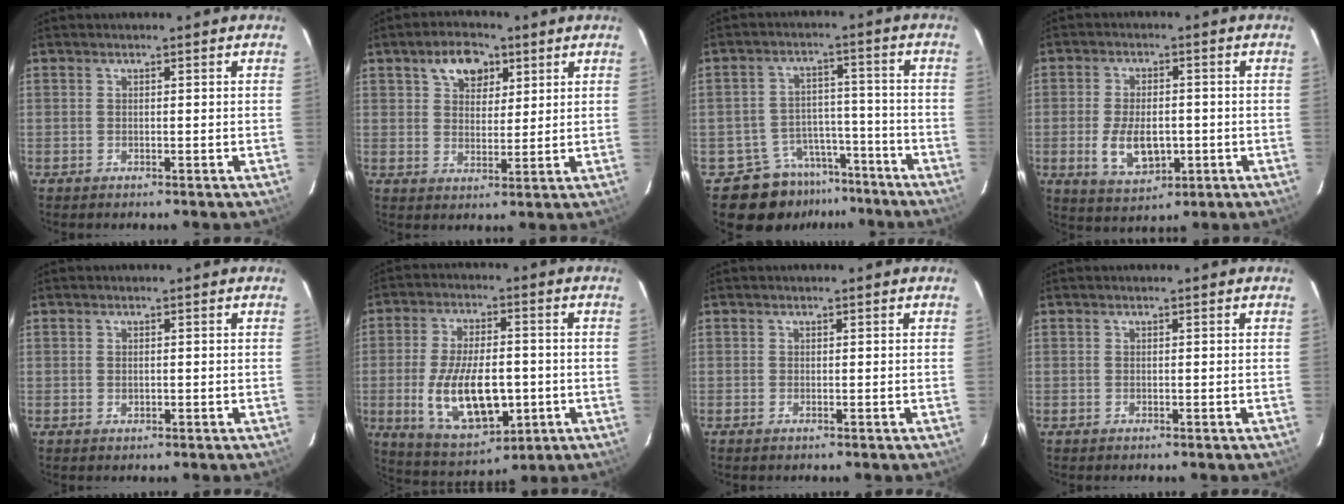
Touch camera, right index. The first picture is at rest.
{"total": 7.3, "force": [3.8, 4.6, 4.1], "torque": [-0.067, 0.015, 0.067]}
{"total": 9.3, "force": [-7.0, 5.9, 1.4], "torque": [-0.032, 0.037, -0.092]}
{"total": 9.1, "force": [-2.0, 5.1, 7.2], "torque": [-0.150, -0.011, -0.025]}
{"total": 0.9, "force": [0.0, 0.6, 0.7], "torque": [-0.011, 0.000, 0.000]}
{"total": 16.2, "force": [-3.0, 7.9, 13.8], "torque": [-0.272, -0.019, -0.034]}
{"total": 0.0}
{"total": 0.0}